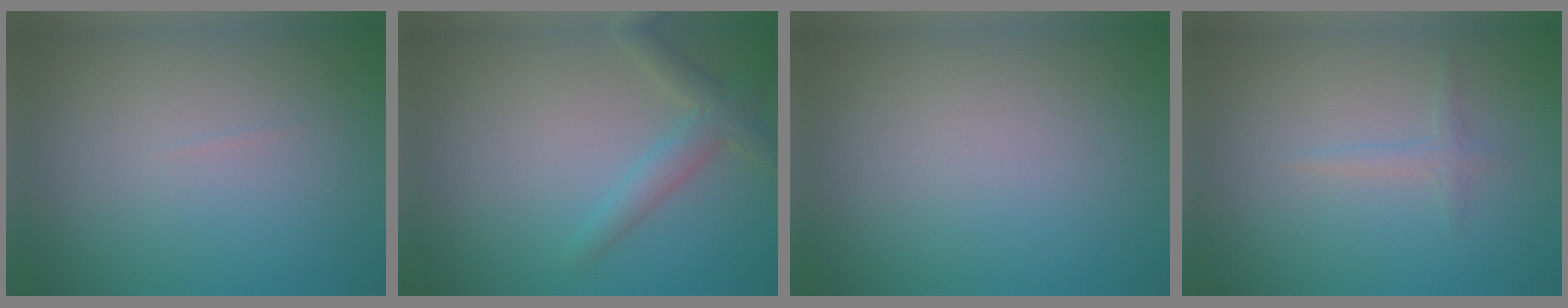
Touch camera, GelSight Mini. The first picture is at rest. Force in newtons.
{"total": 2.5, "press": 2.5, "slide": 0.1}
{"total": 0.0}
{"total": 1.0, "press": 1.0, "slide": 0.1}